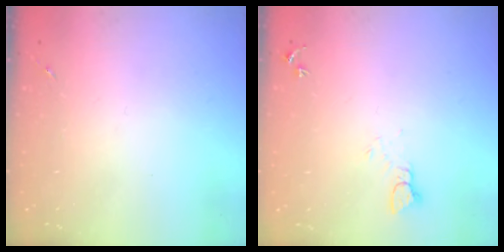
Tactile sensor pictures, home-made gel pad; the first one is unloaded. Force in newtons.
{"total": 3.7, "press": 3.7, "slide": 0.1}